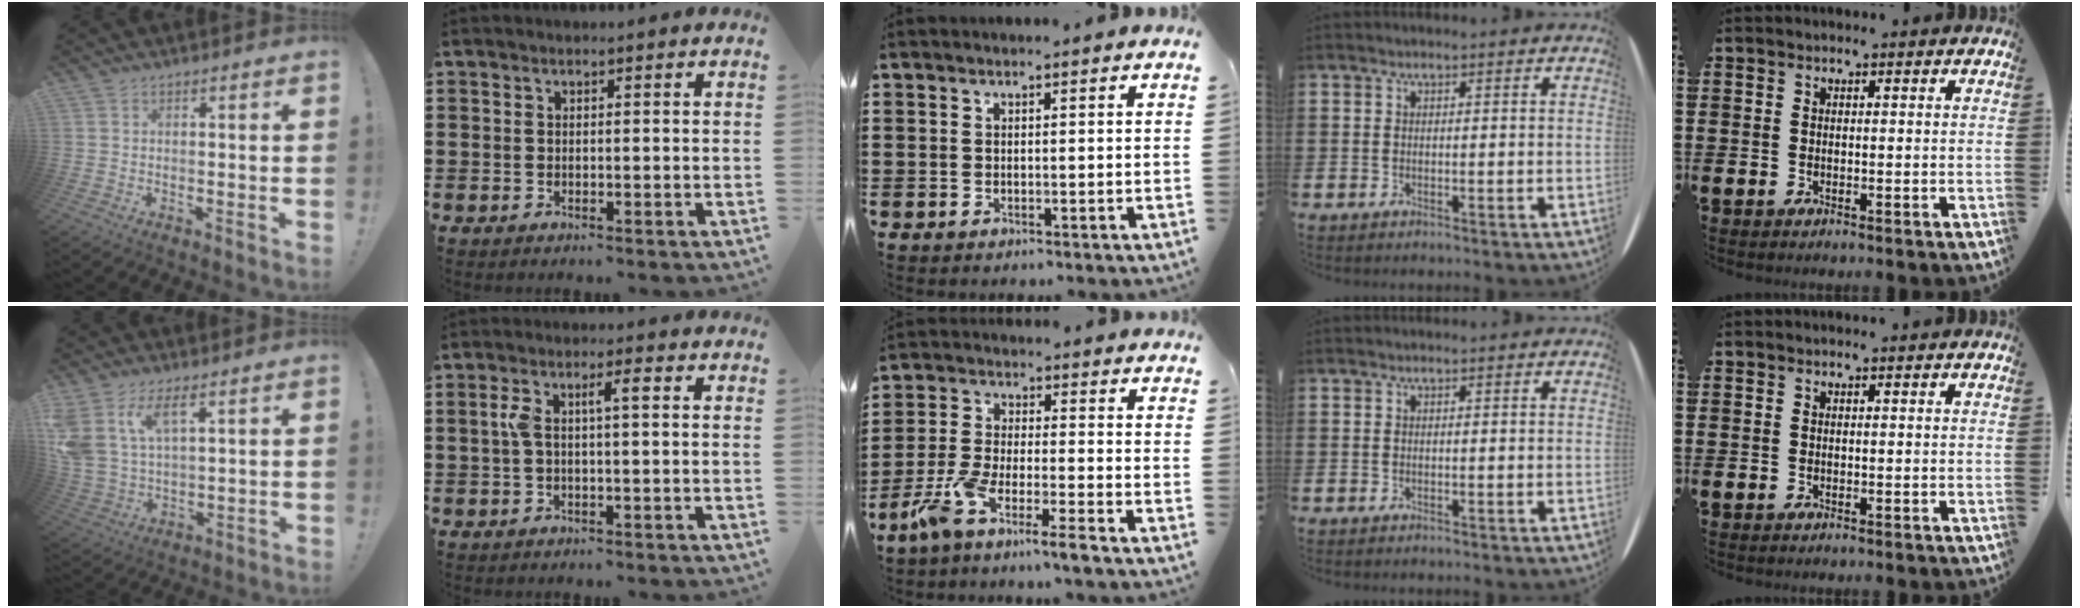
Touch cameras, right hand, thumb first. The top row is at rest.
{"thumb": {"total": 10.1, "force": [5.7, 4.9, 6.7], "torque": [-0.153, -0.019, 0.112]}, "index": {"total": 4.0, "force": [0.3, 0.9, 3.9], "torque": [-0.089, 0.003, -0.004]}, "middle": {"total": 7.2, "force": [-6.0, -0.4, 4.0], "torque": [-0.096, -0.014, -0.120]}}